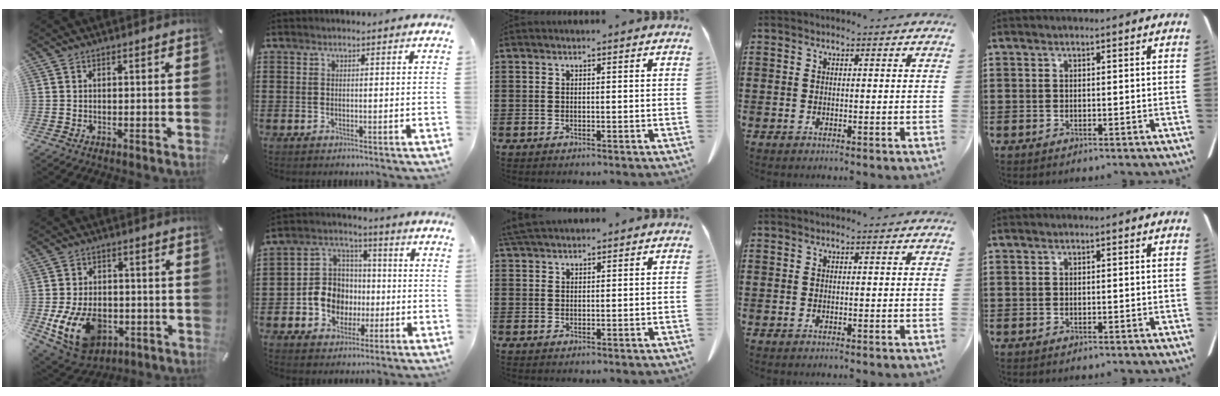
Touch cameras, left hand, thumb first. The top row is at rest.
{"thumb": {"total": 14.5, "force": [-4.2, 10.2, 9.5], "torque": [-0.188, 0.016, -0.069]}, "index": {"total": 8.5, "force": [-1.5, 7.8, 3.0], "torque": [-0.090, 0.010, -0.026]}, "middle": {"total": 2.7, "force": [2.4, 0.5, 1.0], "torque": [-0.027, -0.002, 0.049]}}